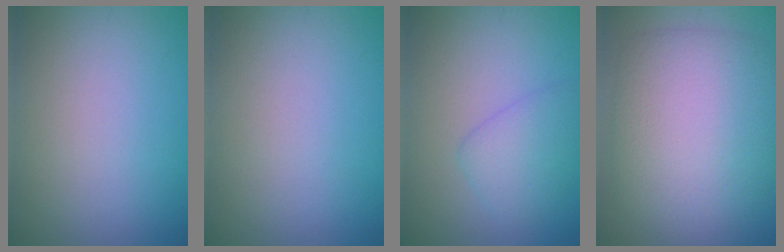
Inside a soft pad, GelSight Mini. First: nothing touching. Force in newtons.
{"total": 0.0}
{"total": 2.7, "press": 2.7, "slide": 0.1}
{"total": 9.2, "press": 9.1, "slide": 0.4}